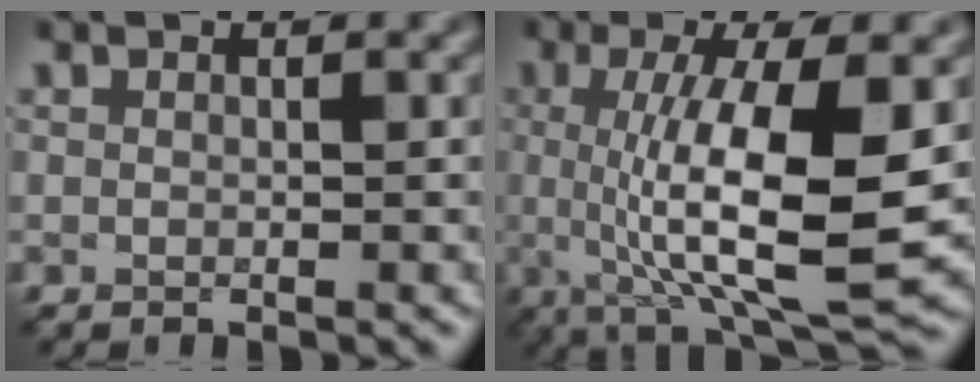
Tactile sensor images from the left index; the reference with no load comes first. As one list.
[{"total": 10.9, "force": [-0.3, 3.2, 10.4], "torque": [-0.168, -0.011, 0.000]}]